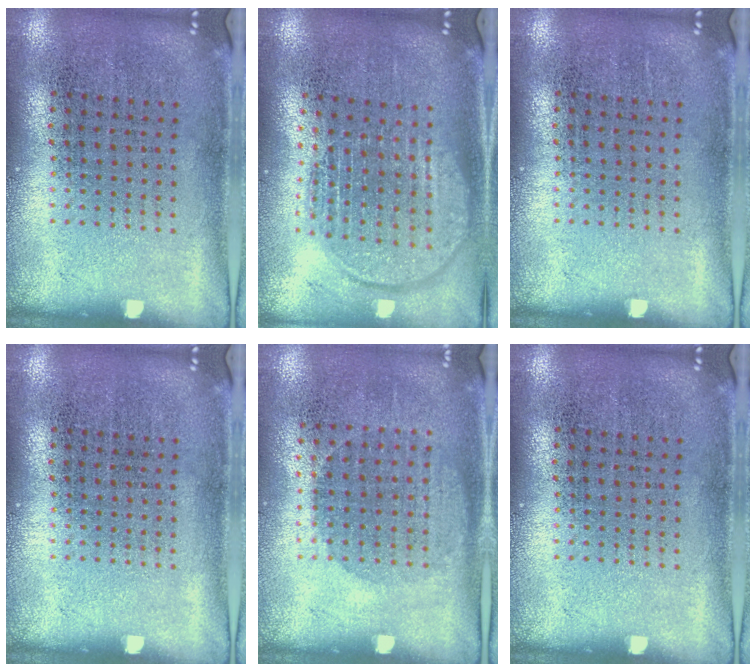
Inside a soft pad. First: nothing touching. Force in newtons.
{"total": 1.9, "press": 1.6, "slide": 0.9}
{"total": 0.0}
{"total": 0.0}
{"total": 1.0, "press": 0.9, "slide": 0.4}
{"total": 0.0}